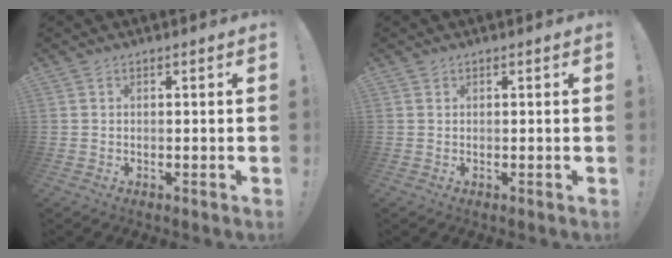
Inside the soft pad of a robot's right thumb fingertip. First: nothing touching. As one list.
[{"total": 0.6, "force": [0.4, 0.4, 0.0], "torque": [0.001, -0.001, 0.009]}]